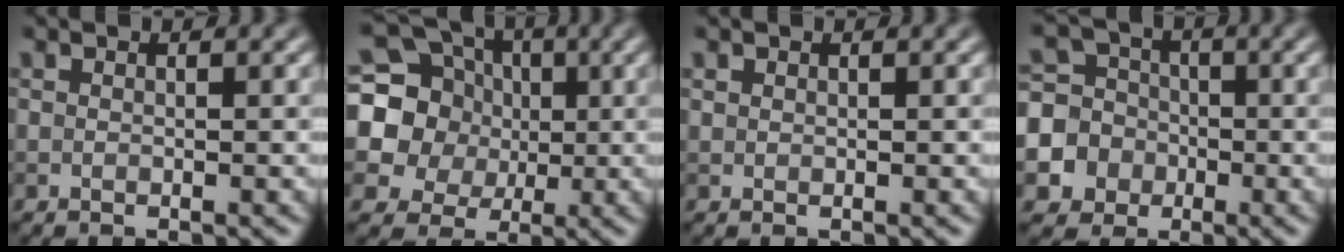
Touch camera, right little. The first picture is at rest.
{"total": 10.5, "force": [1.6, 9.5, 4.1], "torque": [-0.124, 0.032, 0.002]}
{"total": 0.0}
{"total": 7.8, "force": [-2.3, 7.3, 1.4], "torque": [-0.038, 0.007, -0.067]}